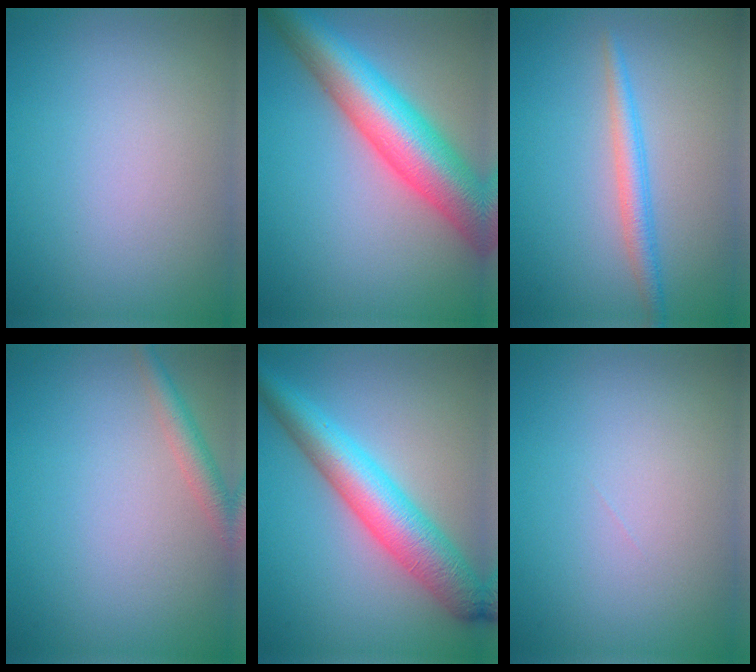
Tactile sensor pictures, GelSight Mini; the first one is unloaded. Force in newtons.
{"total": 10.5, "press": 10.5, "slide": 0.5}
{"total": 2.3, "press": 2.3, "slide": 0.1}
{"total": 2.4, "press": 2.4, "slide": 0.1}
{"total": 6.7, "press": 6.7, "slide": 0.2}
{"total": 0.0}